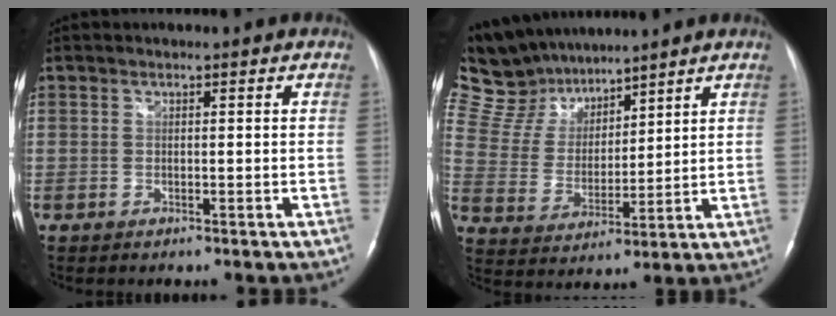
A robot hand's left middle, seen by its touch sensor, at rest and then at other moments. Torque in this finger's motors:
{"motor_torque": [0.08, -0.08, -0.11, -0.07]}